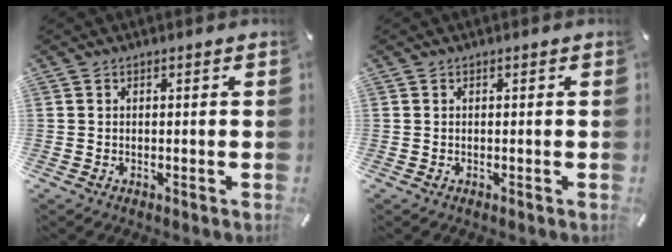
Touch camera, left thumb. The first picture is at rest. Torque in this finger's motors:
{"motor_torque": [-0.03, -0.02, 0.00, 0.00, 0.00]}